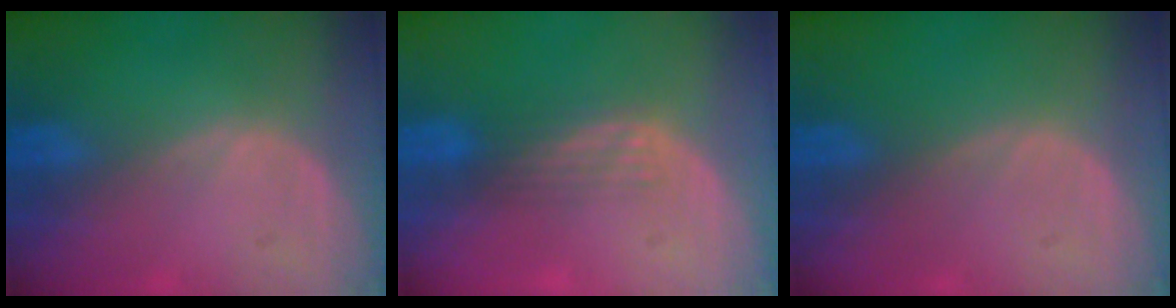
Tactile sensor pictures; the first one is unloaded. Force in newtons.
{"total": 2.9, "press": 2.6, "slide": 1.3}
{"total": 0.0}